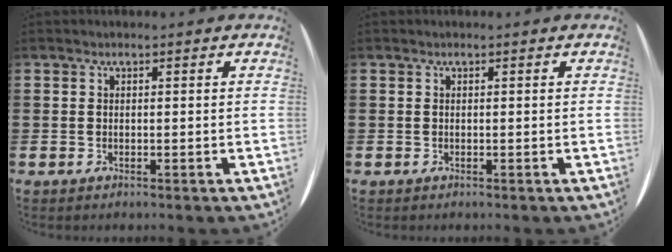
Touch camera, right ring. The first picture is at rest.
{"total": 0.0}